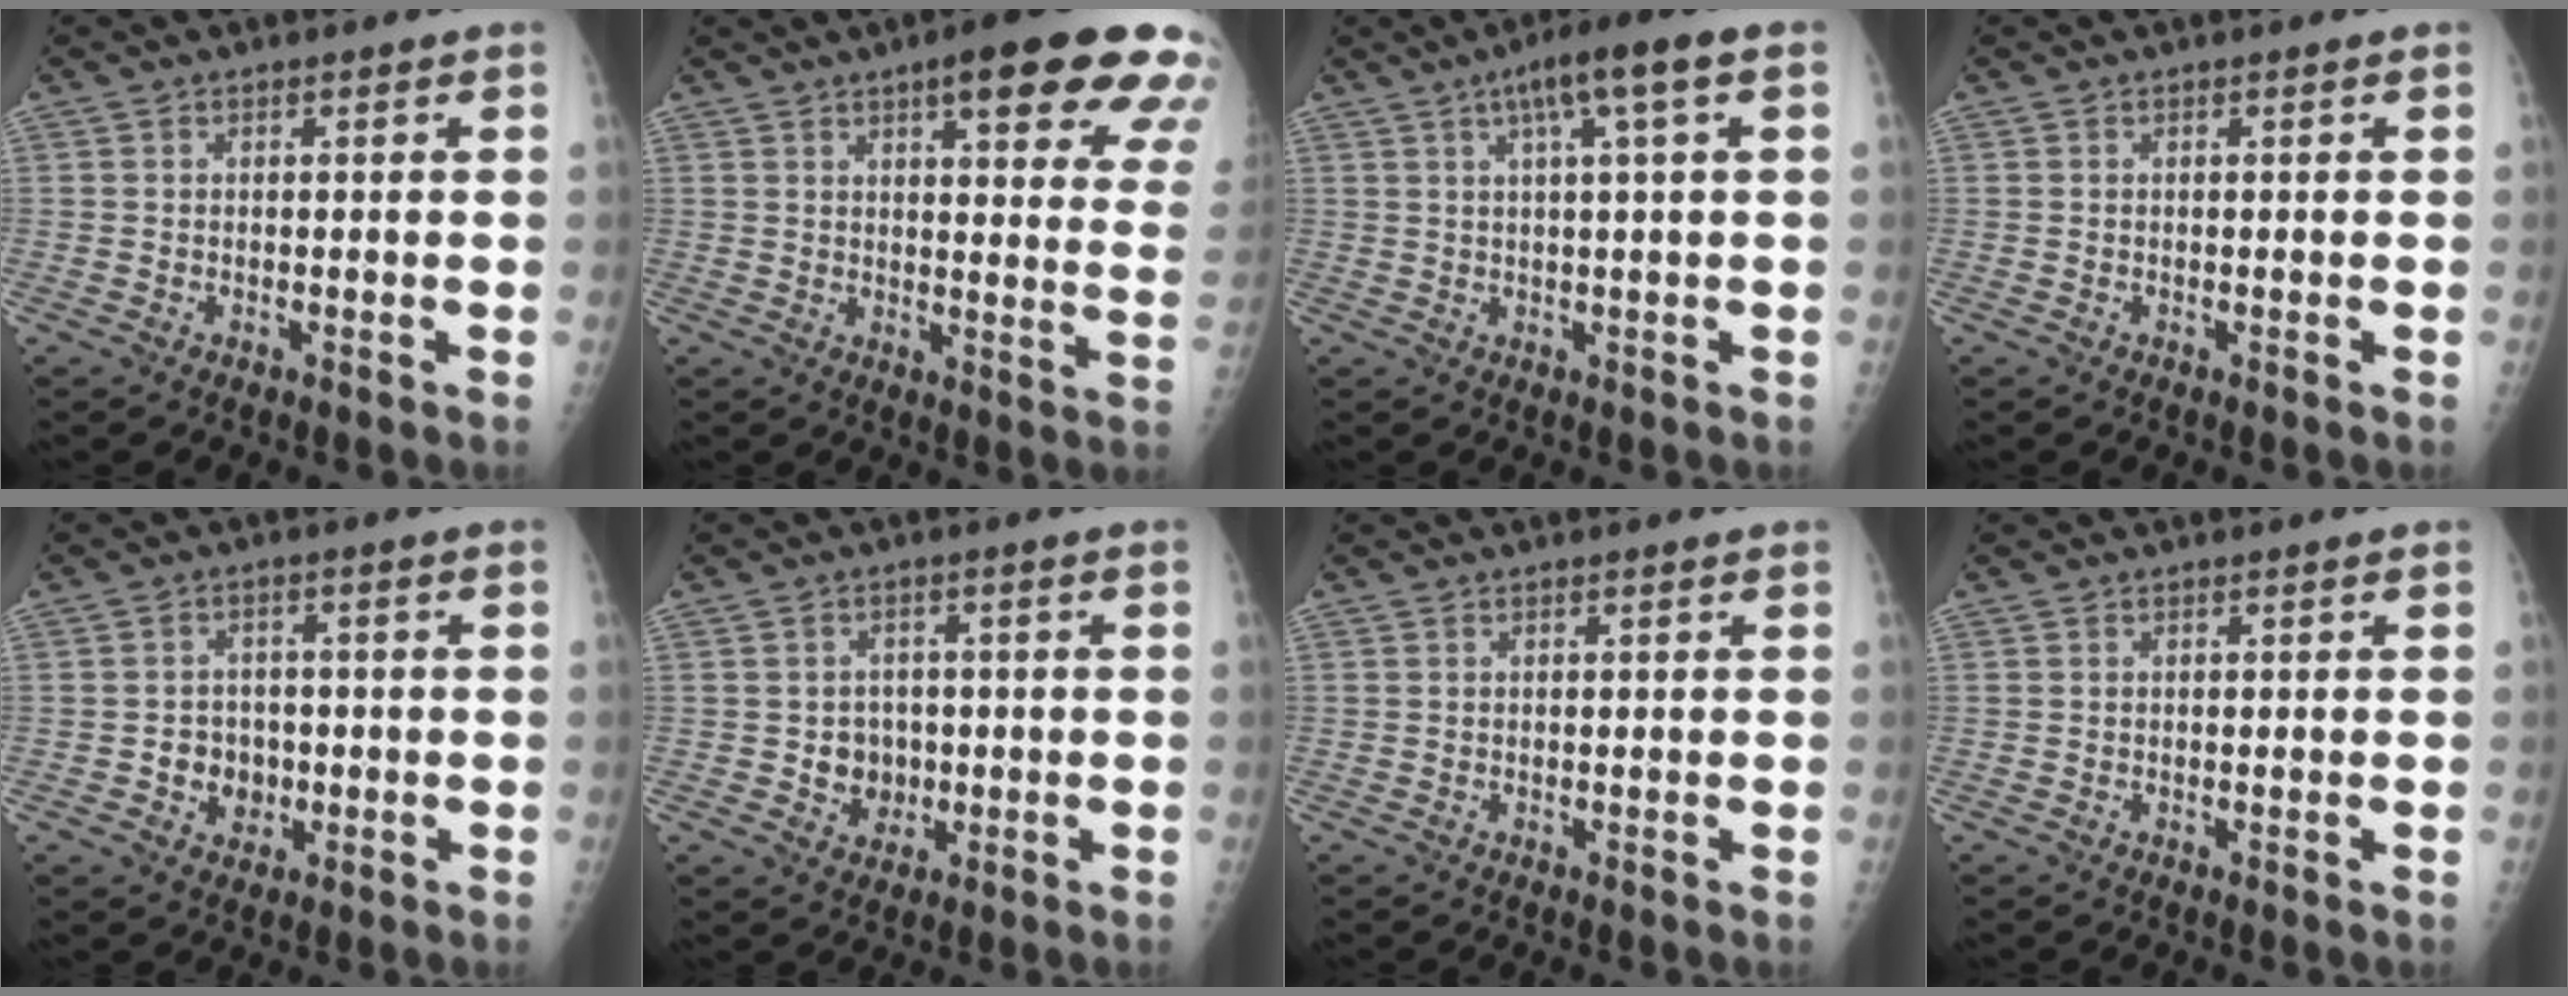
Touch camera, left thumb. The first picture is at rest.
{"total": 21.0, "force": [12.5, 4.7, 16.3], "torque": [-0.181, -0.035, 0.142]}
{"total": 7.9, "force": [3.2, 0.3, 7.2], "torque": [-0.127, 0.016, 0.053]}
{"total": 0.0}
{"total": 5.0, "force": [-1.2, 4.4, 2.1], "torque": [-0.003, 0.011, -0.017]}
{"total": 4.8, "force": [-0.6, 4.4, 1.9], "torque": [0.002, 0.009, -0.005]}
{"total": 0.0}
{"total": 0.0}